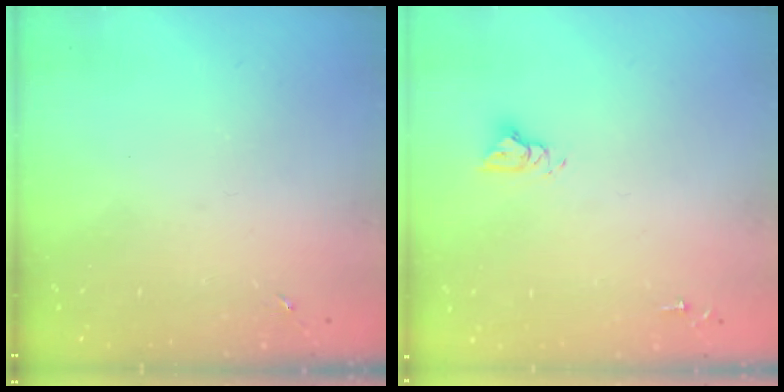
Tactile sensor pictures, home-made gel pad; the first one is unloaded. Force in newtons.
{"total": 4.8, "press": 4.8, "slide": 0.4}